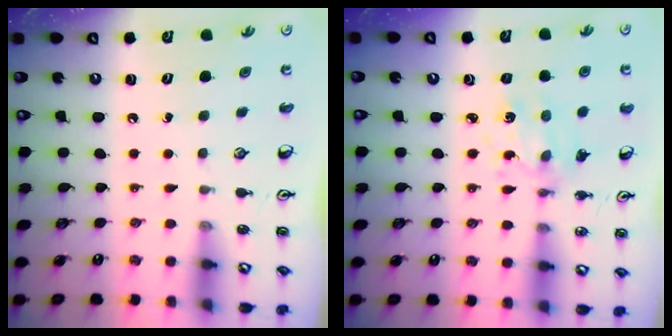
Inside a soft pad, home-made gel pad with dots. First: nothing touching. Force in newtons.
{"total": 3.8, "press": 3.6, "slide": 1.2}